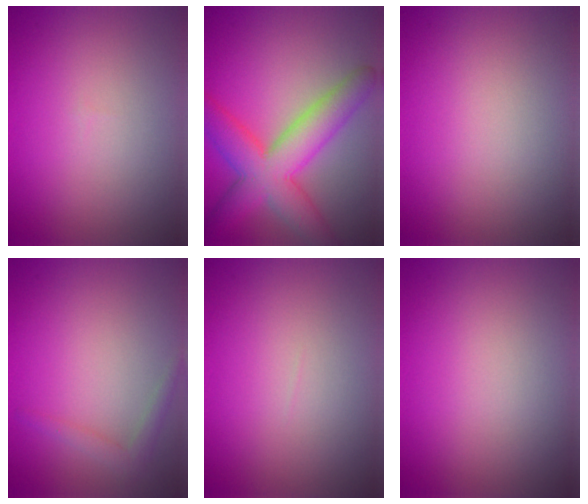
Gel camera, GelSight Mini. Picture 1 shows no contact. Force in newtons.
{"total": 8.0, "press": 8.0, "slide": 0.3}
{"total": 0.0}
{"total": 1.5, "press": 1.5, "slide": 0.1}
{"total": 0.0}
{"total": 0.0}